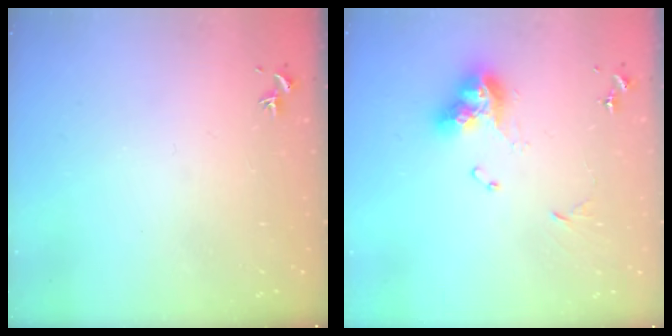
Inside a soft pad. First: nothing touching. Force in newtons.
{"total": 12.9, "press": 12.8, "slide": 1.3}